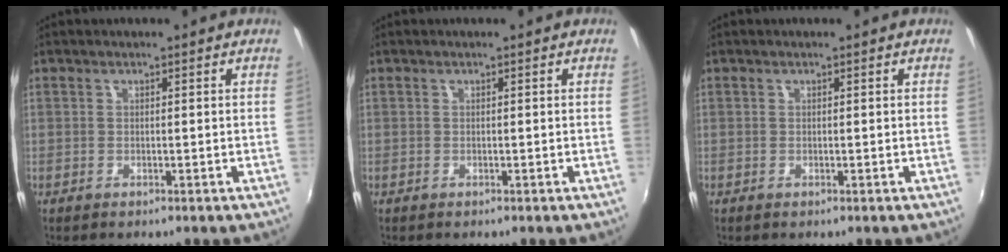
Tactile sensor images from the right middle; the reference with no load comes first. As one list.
[{"total": 0.0}, {"total": 0.0}]